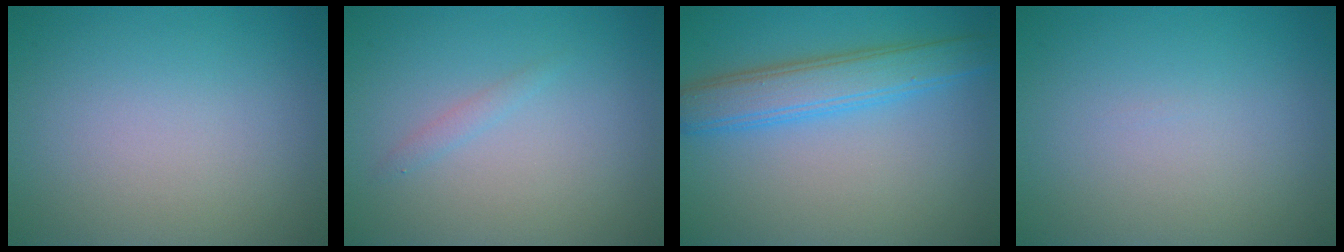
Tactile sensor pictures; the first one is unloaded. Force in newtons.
{"total": 0.8, "press": 0.8, "slide": 0.0}
{"total": 4.6, "press": 4.6, "slide": 0.0}
{"total": 0.0}